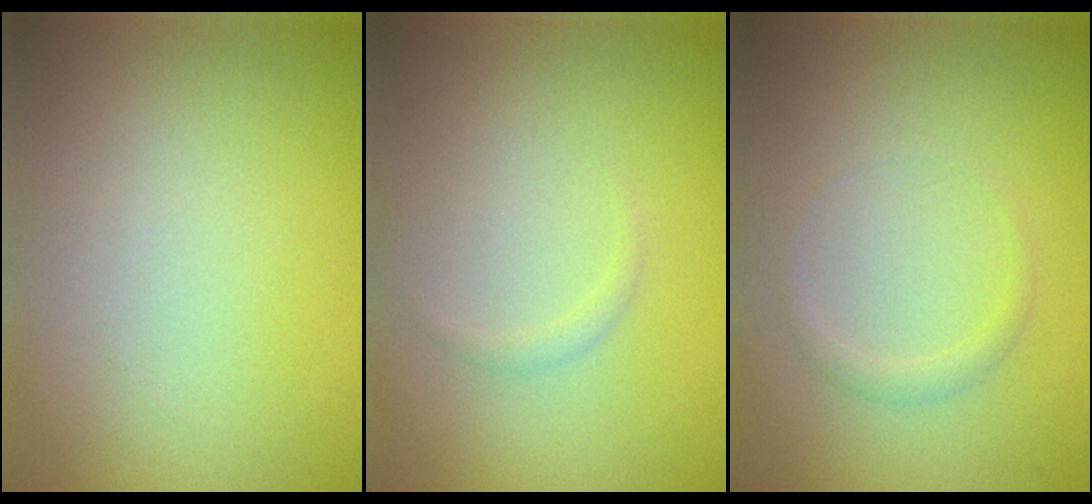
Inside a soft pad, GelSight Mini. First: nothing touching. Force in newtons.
{"total": 0.6, "press": 0.5, "slide": 0.1}
{"total": 0.9, "press": 0.9, "slide": 0.2}